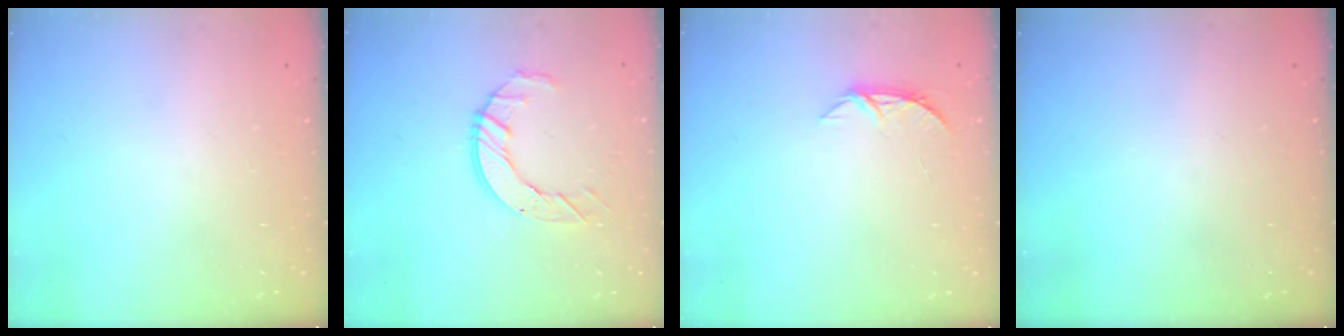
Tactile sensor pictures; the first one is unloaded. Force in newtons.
{"total": 7.4, "press": 7.4, "slide": 0.5}
{"total": 5.7, "press": 5.6, "slide": 0.4}
{"total": 0.0}